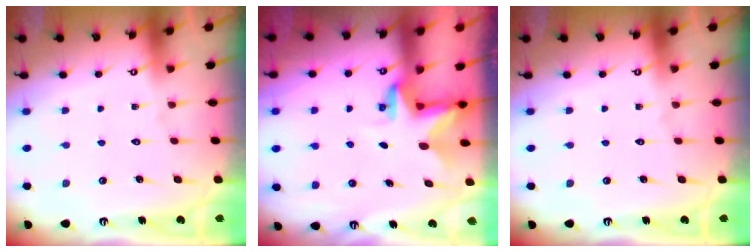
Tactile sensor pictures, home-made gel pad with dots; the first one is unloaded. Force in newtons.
{"total": 2.8, "press": 2.8, "slide": 0.2}
{"total": 0.0}